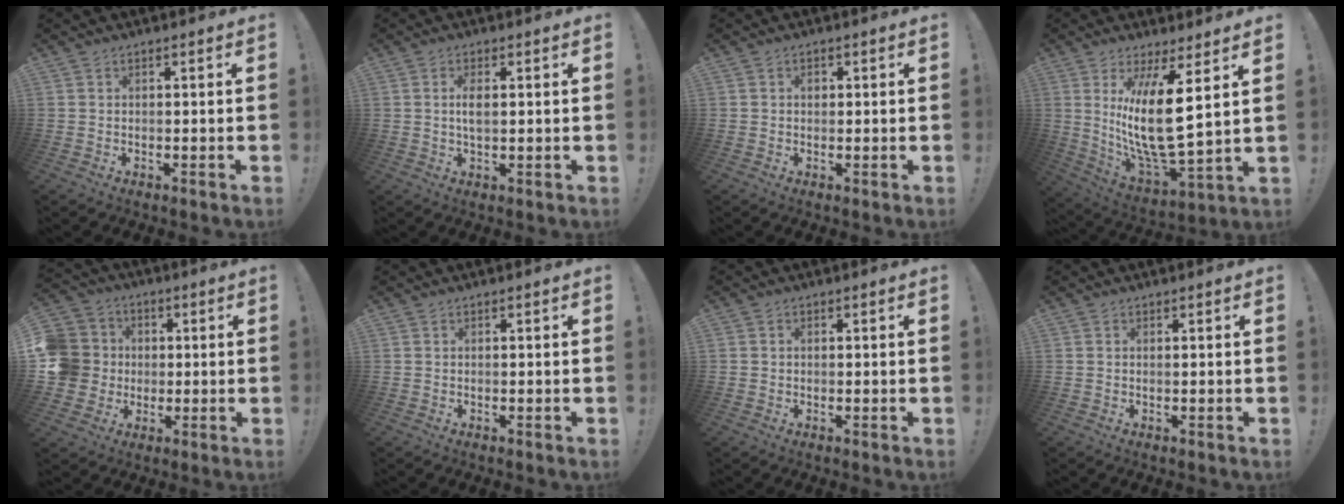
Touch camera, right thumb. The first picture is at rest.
{"total": 3.5, "force": [0.8, 1.5, 3.1], "torque": [-0.055, -0.005, 0.007]}
{"total": 1.2, "force": [0.1, 1.0, 0.7], "torque": [-0.008, 0.001, 0.000]}
{"total": 18.2, "force": [5.0, 4.5, 17.0], "torque": [-0.329, -0.049, 0.077]}
{"total": 12.3, "force": [0.0, 11.4, 4.7], "torque": [-0.087, 0.004, 0.006]}
{"total": 0.0}
{"total": 0.7, "force": [-0.1, 0.7, 0.1], "torque": [-0.003, 0.003, -0.001]}
{"total": 0.5, "force": [0.5, -0.1, 0.2], "torque": [0.011, -0.006, 0.005]}